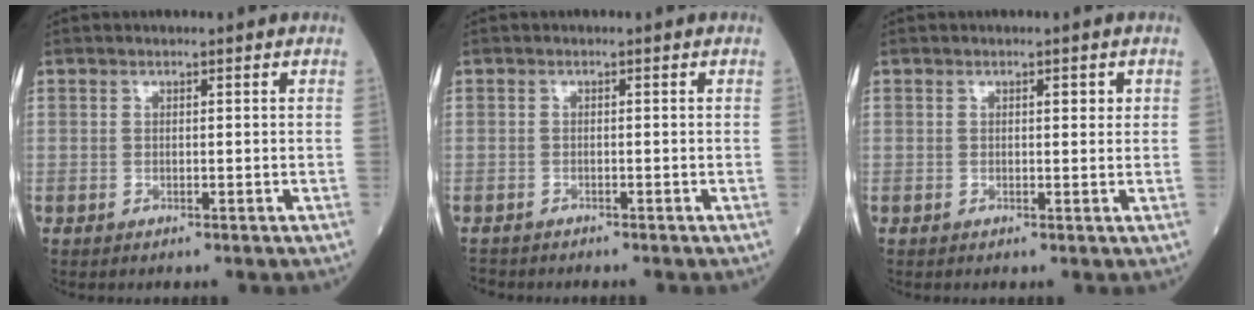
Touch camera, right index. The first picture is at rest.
{"total": 2.1, "force": [-2.0, 0.8, -0.1], "torque": [-0.001, -0.004, -0.037]}
{"total": 1.3, "force": [0.5, 0.5, 1.1], "torque": [-0.011, 0.001, 0.005]}